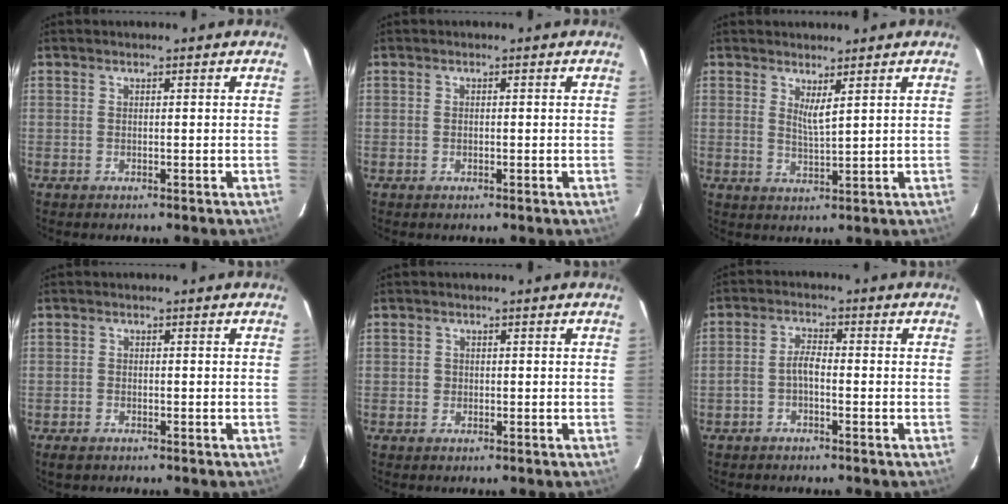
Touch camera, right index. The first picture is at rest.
{"total": 0.0}
{"total": 2.9, "force": [1.8, 0.2, 2.3], "torque": [-0.042, -0.009, 0.030]}
{"total": 1.7, "force": [-1.2, 1.0, 0.6], "torque": [-0.017, -0.002, -0.023]}
{"total": 1.1, "force": [-0.3, 1.1, 0.1], "torque": [-0.001, 0.003, -0.002]}
{"total": 2.8, "force": [-1.4, 1.1, 2.2], "torque": [-0.054, 0.011, -0.029]}